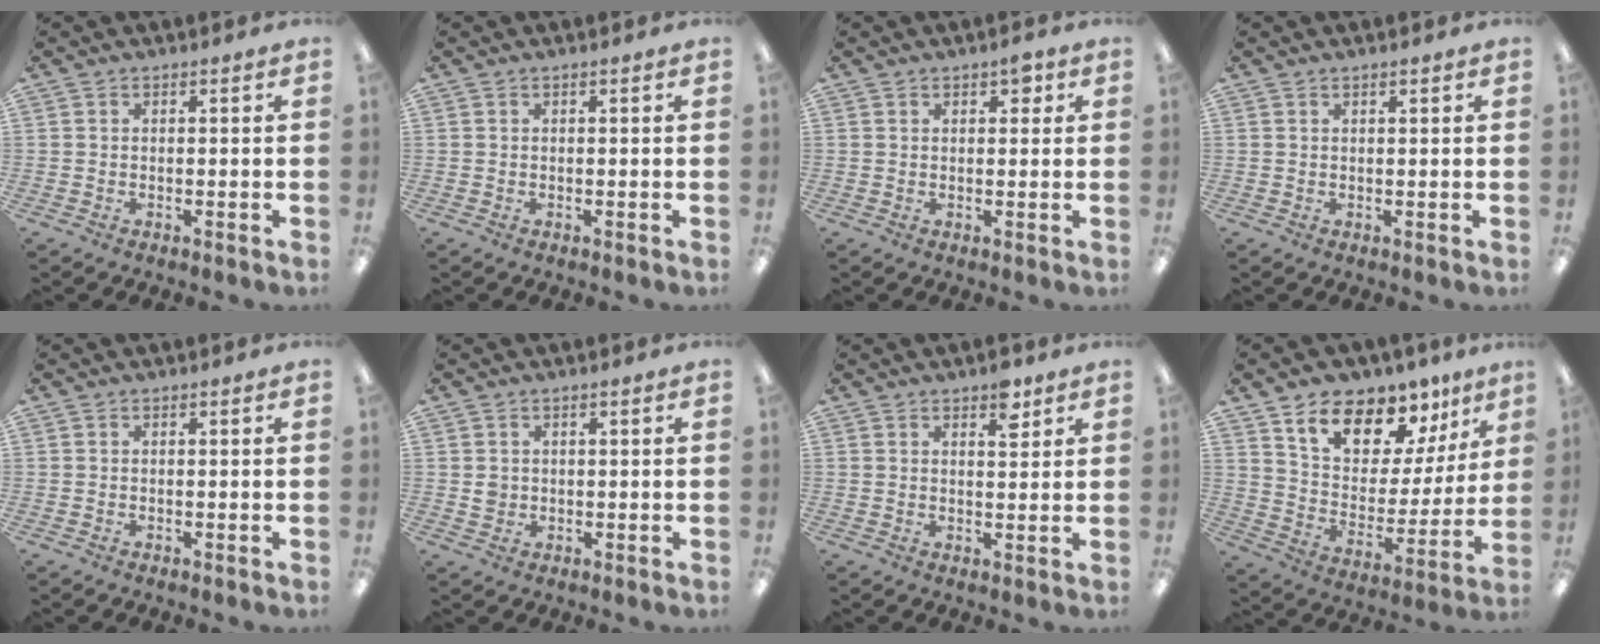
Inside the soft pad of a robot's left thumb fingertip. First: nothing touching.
{"total": 0.0}
{"total": 2.8, "force": [1.5, 1.6, 1.8], "torque": [-0.014, -0.004, 0.019]}
{"total": 0.6, "force": [0.5, 0.1, 0.4], "torque": [-0.008, -0.001, 0.009]}
{"total": 0.0}
{"total": 1.8, "force": [0.2, 1.6, 0.6], "torque": [-0.005, 0.000, 0.001]}
{"total": 5.1, "force": [3.3, 2.2, 3.2], "torque": [-0.030, -0.017, 0.050]}
{"total": 14.0, "force": [11.2, 6.9, 4.9], "torque": [-0.090, -0.085, 0.201]}